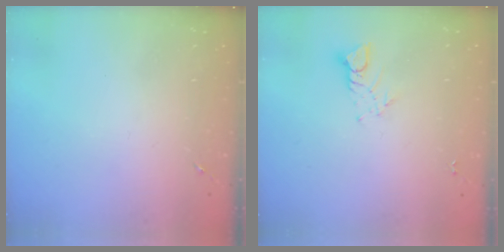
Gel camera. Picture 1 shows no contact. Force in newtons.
{"total": 3.8, "press": 3.7, "slide": 0.3}